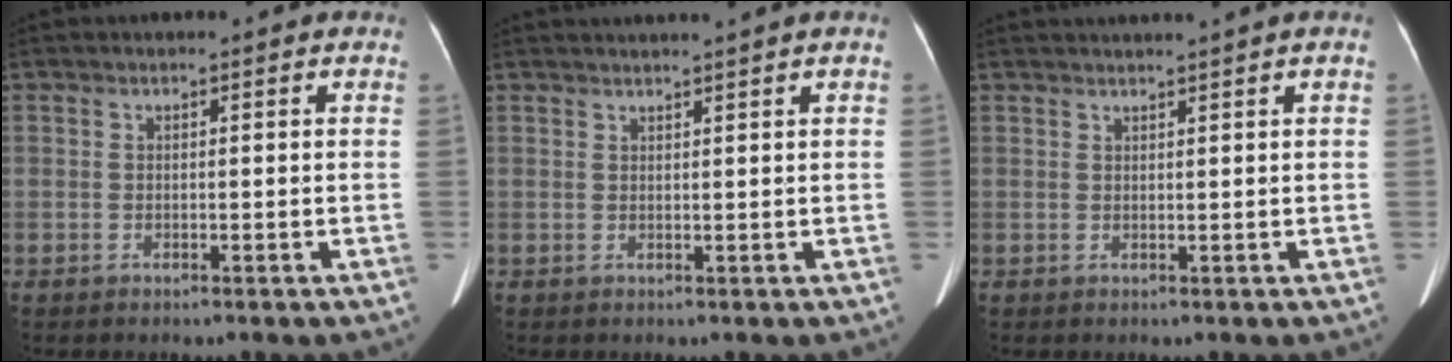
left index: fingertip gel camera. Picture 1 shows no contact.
{"total": 3.0, "force": [2.5, -1.1, 1.3], "torque": [-0.012, 0.013, 0.039]}
{"total": 2.5, "force": [2.0, -0.9, 1.1], "torque": [-0.011, 0.011, 0.036]}